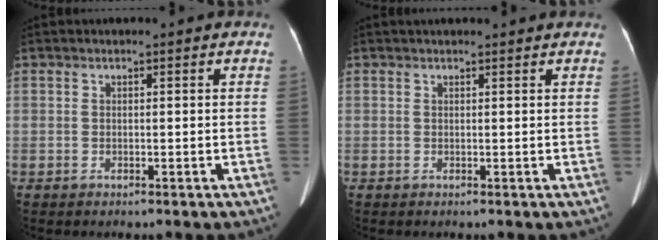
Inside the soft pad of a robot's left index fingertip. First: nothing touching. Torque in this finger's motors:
{"motor_torque": [0.15, -0.22, 0.00, 0.02]}